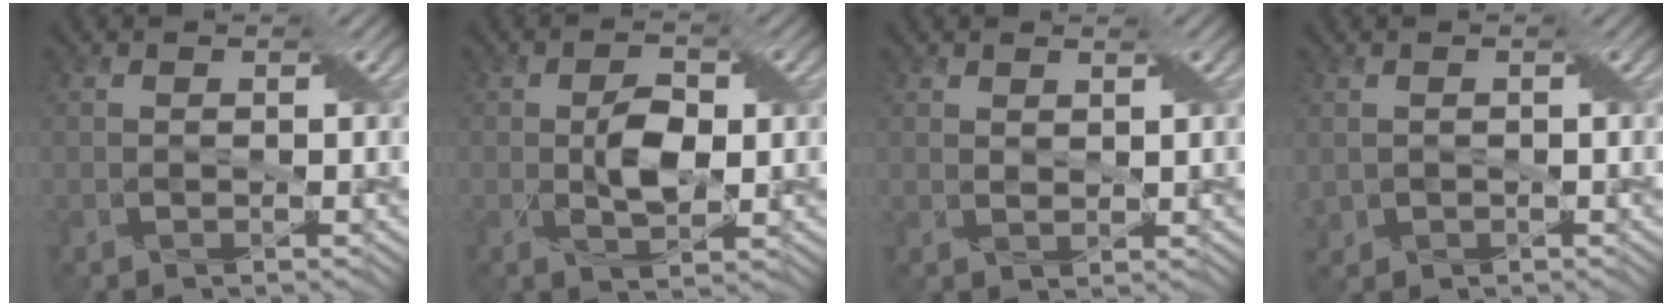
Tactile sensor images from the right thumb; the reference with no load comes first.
{"total": 4.3, "force": [0.1, 2.2, 3.7], "torque": [-0.075, -0.001, 0.004]}
{"total": 1.2, "force": [1.1, 0.5, 0.3], "torque": [-0.011, -0.003, 0.023]}
{"total": 1.7, "force": [-0.2, 1.6, 0.6], "torque": [-0.023, -0.009, -0.004]}